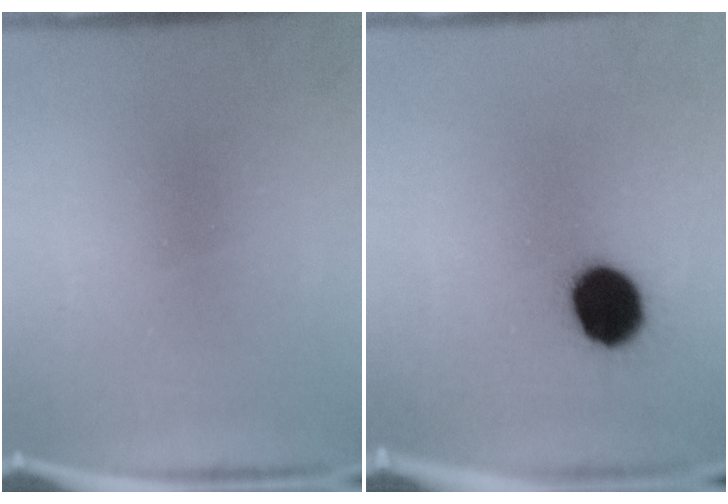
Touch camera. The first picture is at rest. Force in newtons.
{"total": 11.0}